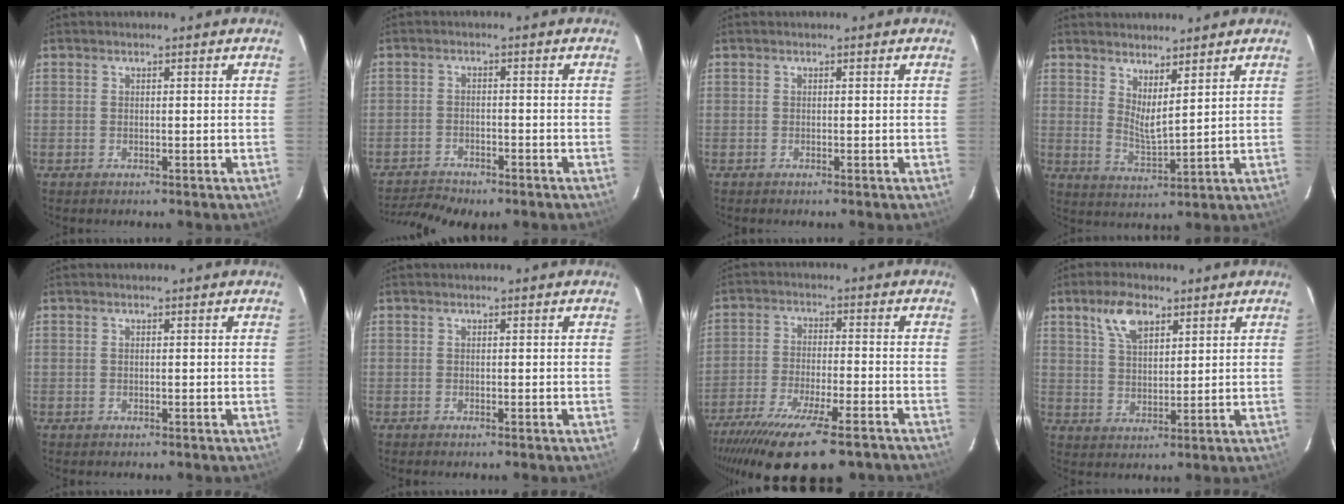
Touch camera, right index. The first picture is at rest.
{"total": 7.6, "force": [-6.8, 1.8, 3.0], "torque": [-0.083, -0.016, -0.112]}
{"total": 0.0}
{"total": 5.5, "force": [4.3, 0.8, 3.3], "torque": [-0.056, -0.012, 0.072]}
{"total": 0.0}
{"total": 0.0}
{"total": 21.1, "force": [-16.1, 4.8, 12.9], "torque": [-0.248, -0.064, -0.252]}
{"total": 7.2, "force": [4.2, 3.4, 4.8], "torque": [-0.091, 0.014, 0.081]}